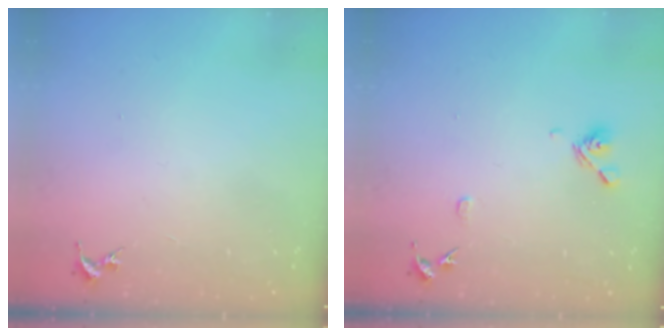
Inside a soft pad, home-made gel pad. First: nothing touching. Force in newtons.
{"total": 8.6, "press": 8.4, "slide": 1.6}